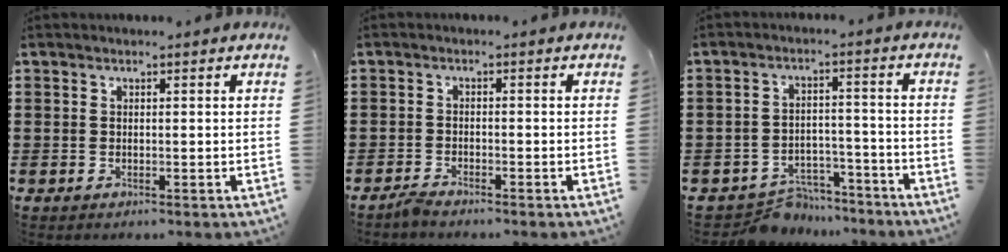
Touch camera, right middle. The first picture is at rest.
{"total": 1.6, "force": [-1.5, 0.1, 0.5], "torque": [-0.013, 0.000, -0.028]}
{"total": 5.6, "force": [-5.5, 1.3, 0.4], "torque": [-0.005, 0.015, -0.109]}